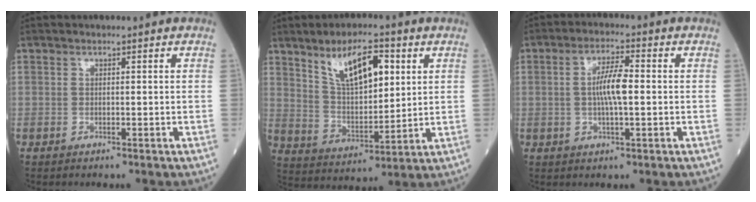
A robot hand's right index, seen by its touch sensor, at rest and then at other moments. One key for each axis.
{"total": 11.3, "fx": 5.3, "fy": 4.3, "fz": 9.0, "tx": -0.161, "ty": 0.010, "tz": 0.106}
{"total": 5.9, "fx": 0.0, "fy": 1.0, "fz": 5.8, "tx": -0.110, "ty": 0.007, "tz": -0.004}